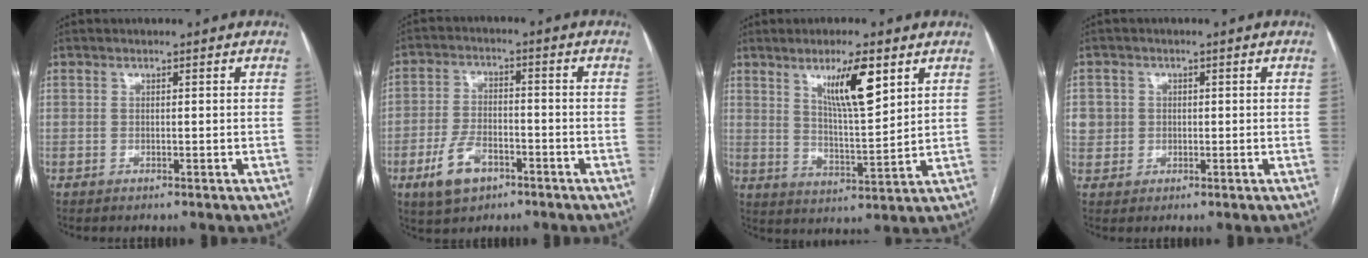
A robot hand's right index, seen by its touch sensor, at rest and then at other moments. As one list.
[{"total": 7.6, "force": [-4.0, 4.2, 5.0], "torque": [-0.107, 0.005, -0.065]}, {"total": 9.4, "force": [5.0, 1.4, 7.9], "torque": [-0.139, -0.007, 0.089]}, {"total": 3.9, "force": [0.6, 3.8, 0.4], "torque": [0.001, 0.009, 0.017]}]